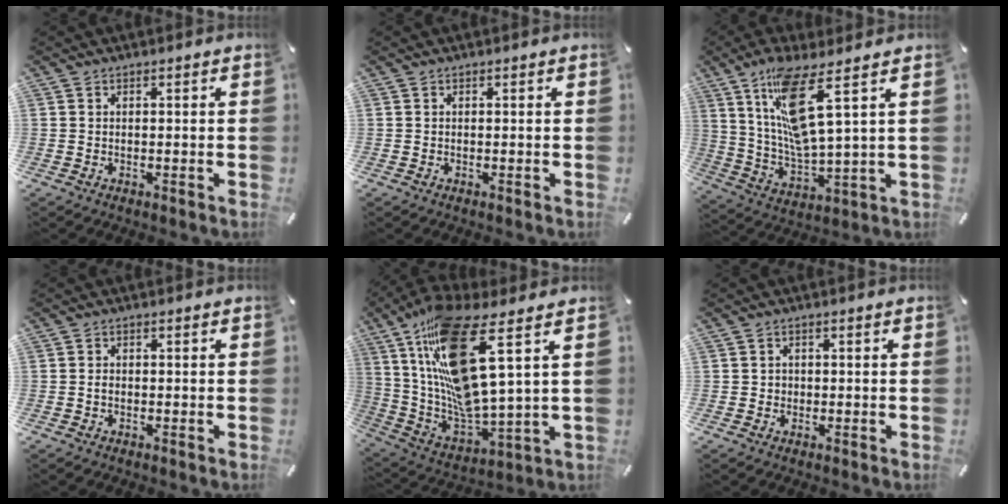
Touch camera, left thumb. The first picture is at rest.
{"total": 0.0}
{"total": 14.4, "force": [7.5, 2.4, 12.1], "torque": [-0.265, -0.033, 0.120]}
{"total": 1.1, "force": [-0.4, 0.7, 0.7], "torque": [-0.015, 0.002, -0.009]}
{"total": 20.9, "force": [9.4, 5.0, 18.0], "torque": [-0.377, -0.070, 0.146]}
{"total": 1.5, "force": [-0.3, 1.4, 0.4], "torque": [-0.009, 0.007, -0.009]}